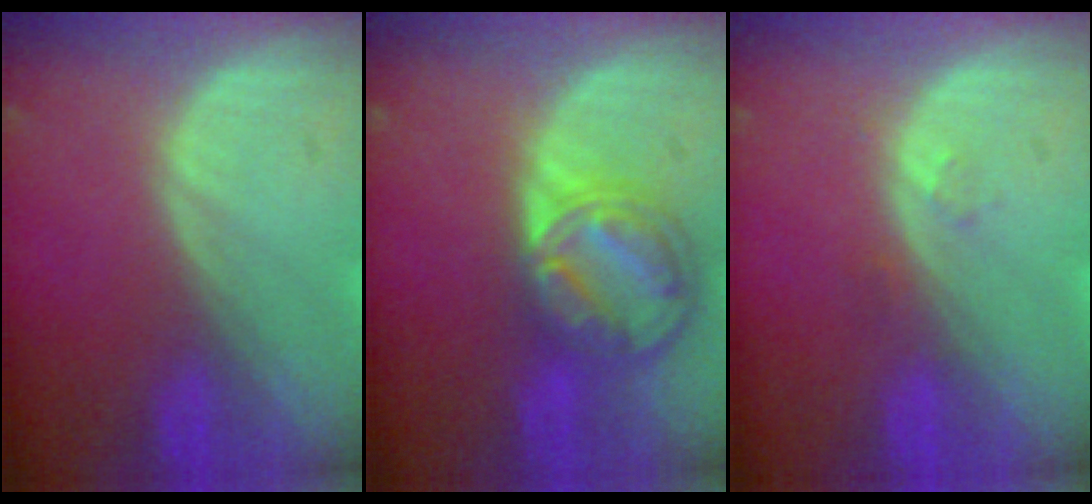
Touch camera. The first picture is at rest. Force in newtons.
{"total": 8.7, "press": 7.4, "slide": 4.6}
{"total": 1.1, "press": 1.0, "slide": 0.1}